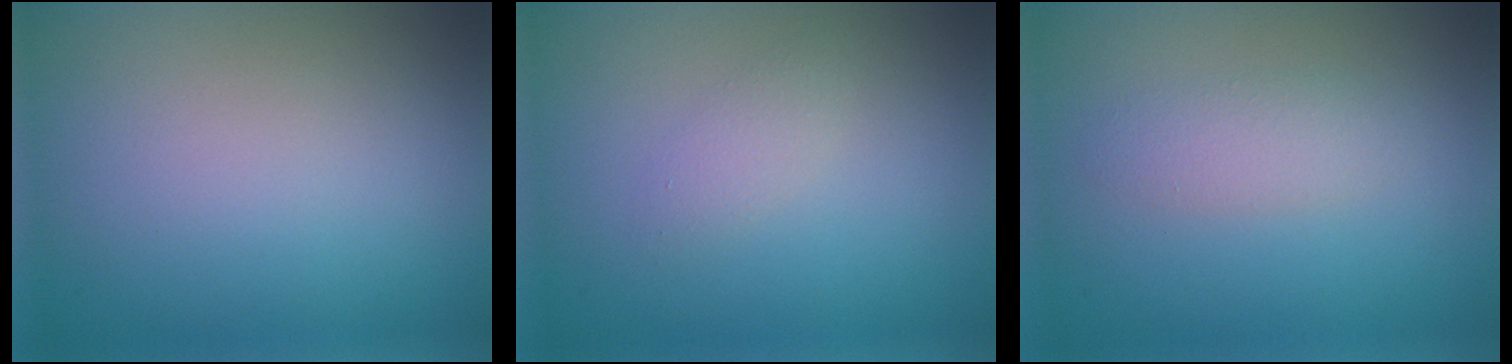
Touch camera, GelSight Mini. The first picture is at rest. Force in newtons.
{"total": 1.2, "press": 1.2, "slide": 0.0}
{"total": 1.9, "press": 1.9, "slide": 0.1}